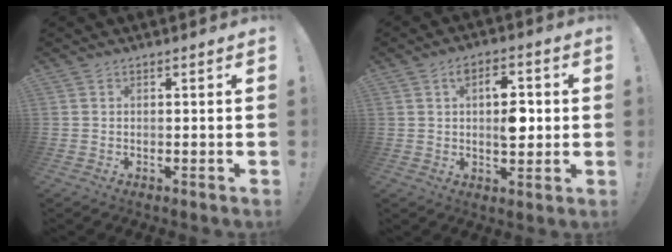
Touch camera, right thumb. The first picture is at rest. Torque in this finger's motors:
{"motor_torque": [0.86, 0.82, 0.04, 0.14, 0.03]}